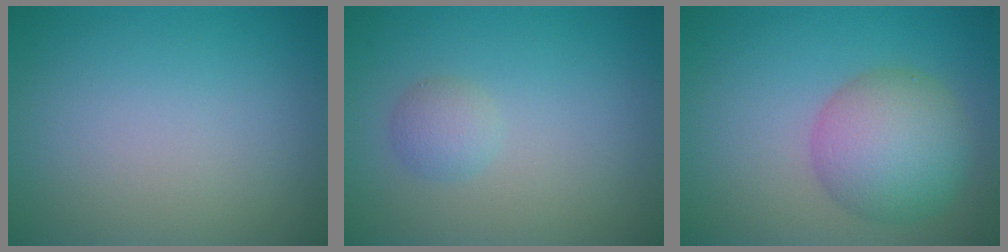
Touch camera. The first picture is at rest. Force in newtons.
{"total": 1.5, "press": 1.5, "slide": 0.0}
{"total": 6.2, "press": 6.2, "slide": 0.1}